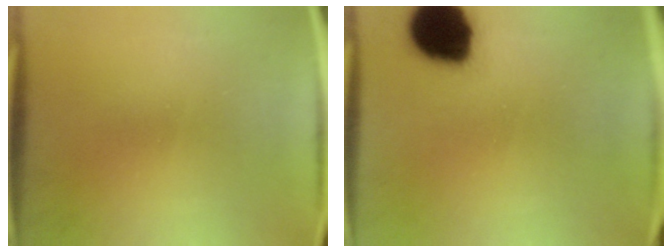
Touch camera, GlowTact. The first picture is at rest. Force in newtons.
{"total": 16.2}